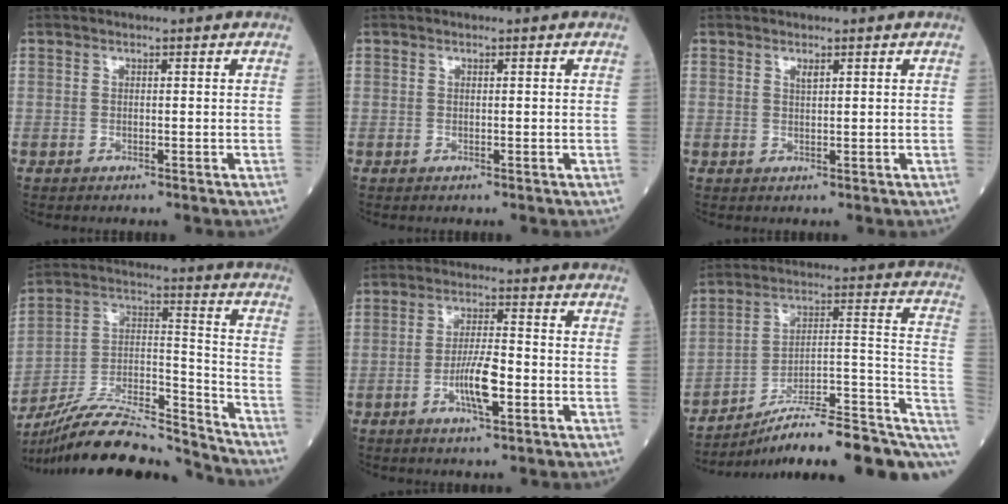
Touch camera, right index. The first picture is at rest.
{"total": 0.0}
{"total": 0.9, "force": [0.6, 0.2, 0.6], "torque": [-0.014, -0.004, 0.011]}
{"total": 20.5, "force": [-19.2, 1.9, 7.1], "torque": [-0.141, 0.010, -0.330]}
{"total": 6.4, "force": [-2.2, 1.1, 5.9], "torque": [-0.113, 0.000, -0.041]}
{"total": 21.0, "force": [-13.5, 4.2, 15.5], "torque": [-0.156, 0.048, -0.198]}